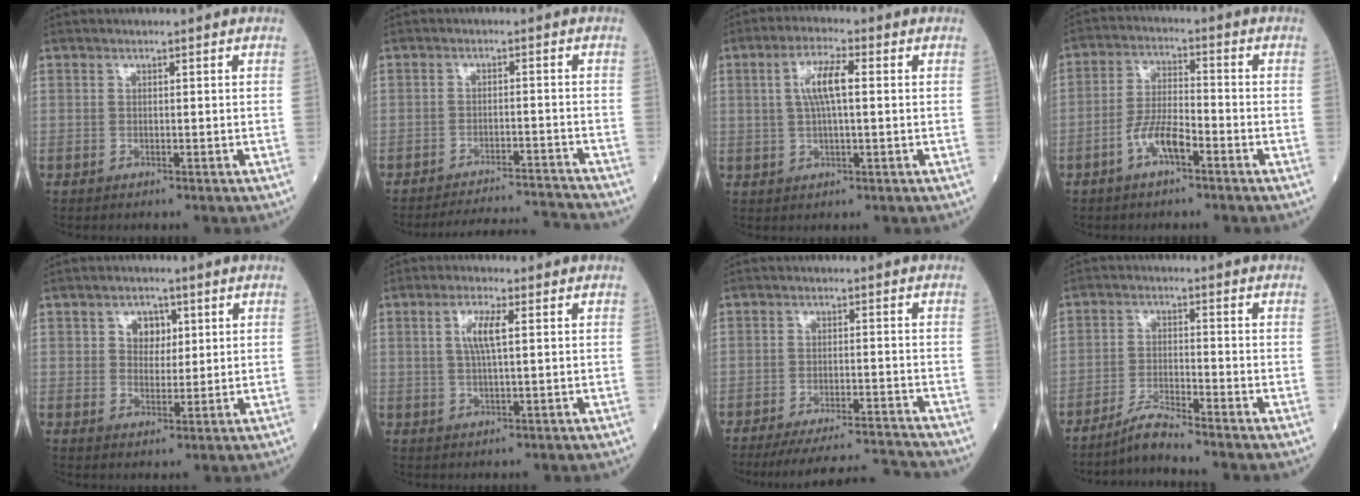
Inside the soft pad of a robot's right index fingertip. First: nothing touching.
{"total": 10.0, "force": [-9.9, -1.3, 0.2], "torque": [-0.004, 0.008, -0.148]}
{"total": 6.0, "force": [1.0, 1.2, 5.8], "torque": [-0.120, 0.012, 0.019]}
{"total": 6.1, "force": [-3.2, 1.7, 4.9], "torque": [-0.100, 0.008, -0.061]}
{"total": 3.9, "force": [1.4, 2.9, 2.3], "torque": [-0.031, 0.008, 0.023]}
{"total": 4.4, "force": [1.1, 0.6, 4.2], "torque": [-0.086, 0.004, 0.022]}
{"total": 11.6, "force": [-11.4, -0.7, 2.3], "torque": [-0.035, 0.006, -0.172]}
{"total": 3.9, "force": [-3.6, -1.0, 1.1], "torque": [-0.027, -0.022, -0.071]}